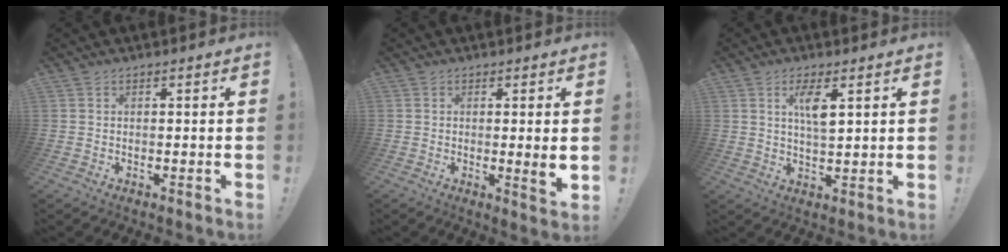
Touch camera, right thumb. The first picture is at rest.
{"total": 4.1, "force": [0.5, -0.1, 4.1], "torque": [-0.059, -0.009, 0.008]}
{"total": 5.9, "force": [2.5, 1.9, 5.0], "torque": [-0.088, -0.006, 0.039]}